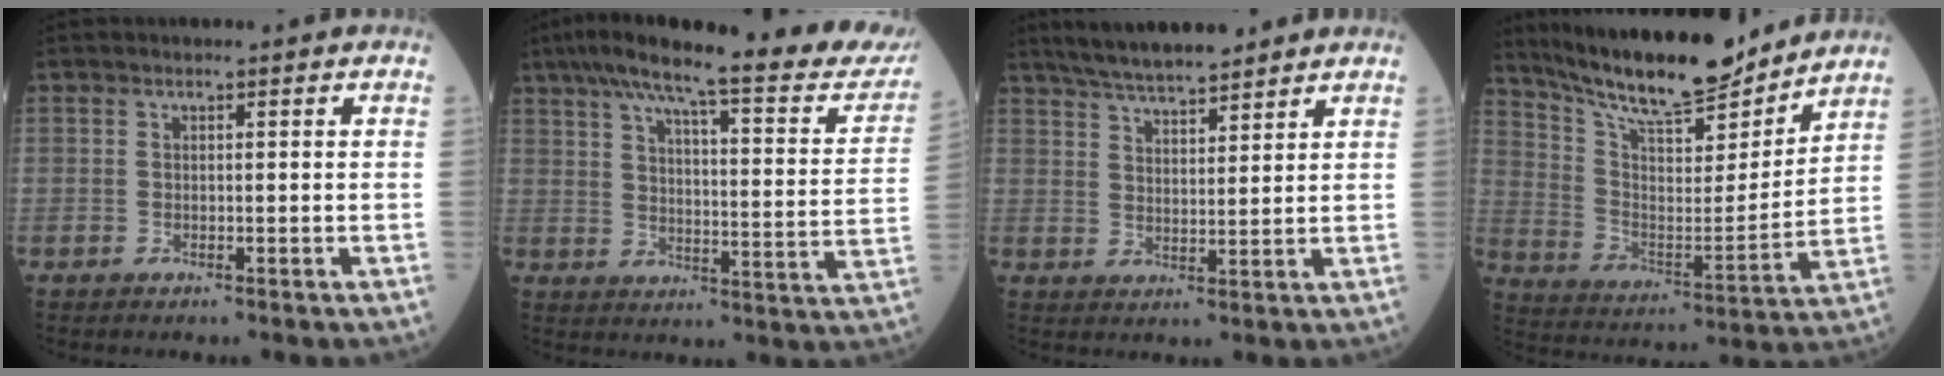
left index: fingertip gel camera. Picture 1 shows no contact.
{"total": 28.3, "force": [23.9, 3.7, 14.7], "torque": [-0.228, -0.026, 0.308]}
{"total": 10.7, "force": [9.3, 1.9, 4.9], "torque": [-0.083, 0.019, 0.162]}
{"total": 19.7, "force": [17.4, 3.4, 8.6], "torque": [-0.151, -0.011, 0.290]}